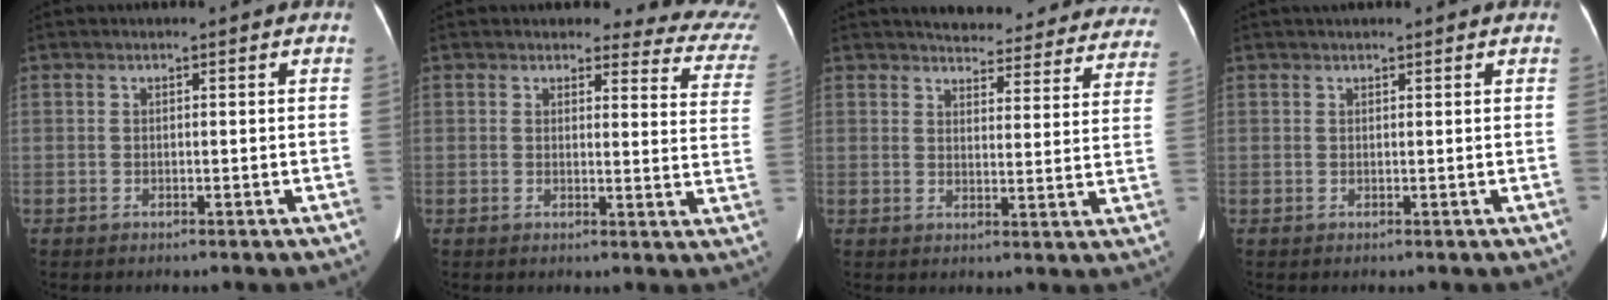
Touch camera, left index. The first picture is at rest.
{"total": 11.3, "force": [10.8, 2.9, 2.0], "torque": [0.019, -0.065, 0.076]}
{"total": 23.4, "force": [21.9, 5.6, 6.0], "torque": [-0.059, -0.054, 0.237]}
{"total": 3.3, "force": [2.8, 0.5, 1.5], "torque": [-0.017, 0.032, 0.039]}